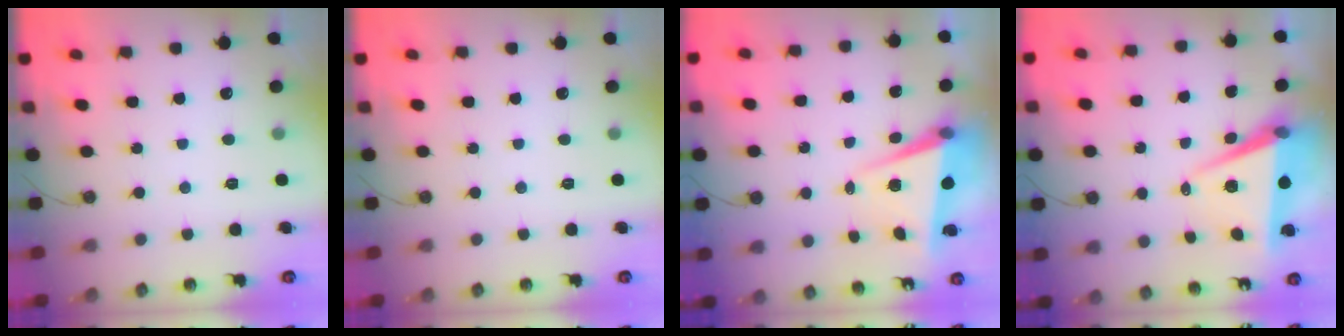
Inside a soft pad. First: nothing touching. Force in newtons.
{"total": 0.0}
{"total": 5.7, "press": 5.3, "slide": 2.0}
{"total": 7.3, "press": 6.1, "slide": 4.1}